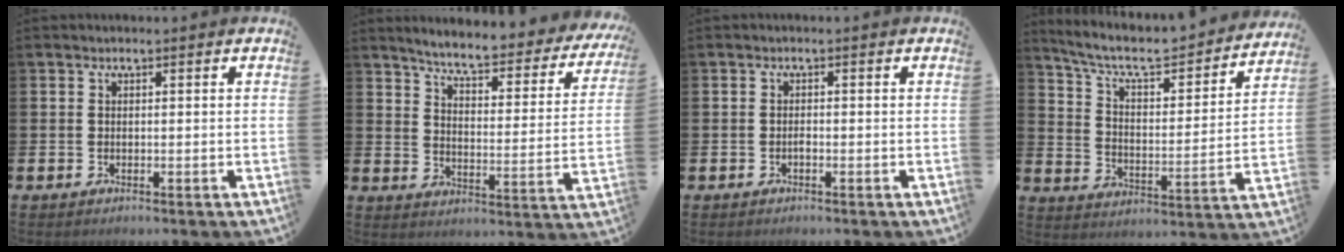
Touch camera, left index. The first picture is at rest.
{"total": 5.6, "force": [5.2, 0.5, 2.2], "torque": [-0.065, -0.044, 0.081]}
{"total": 0.6, "force": [-0.4, 0.2, 0.4], "torque": [-0.007, -0.005, -0.007]}
{"total": 7.6, "force": [6.6, 1.9, 3.1], "torque": [-0.092, -0.048, 0.108]}